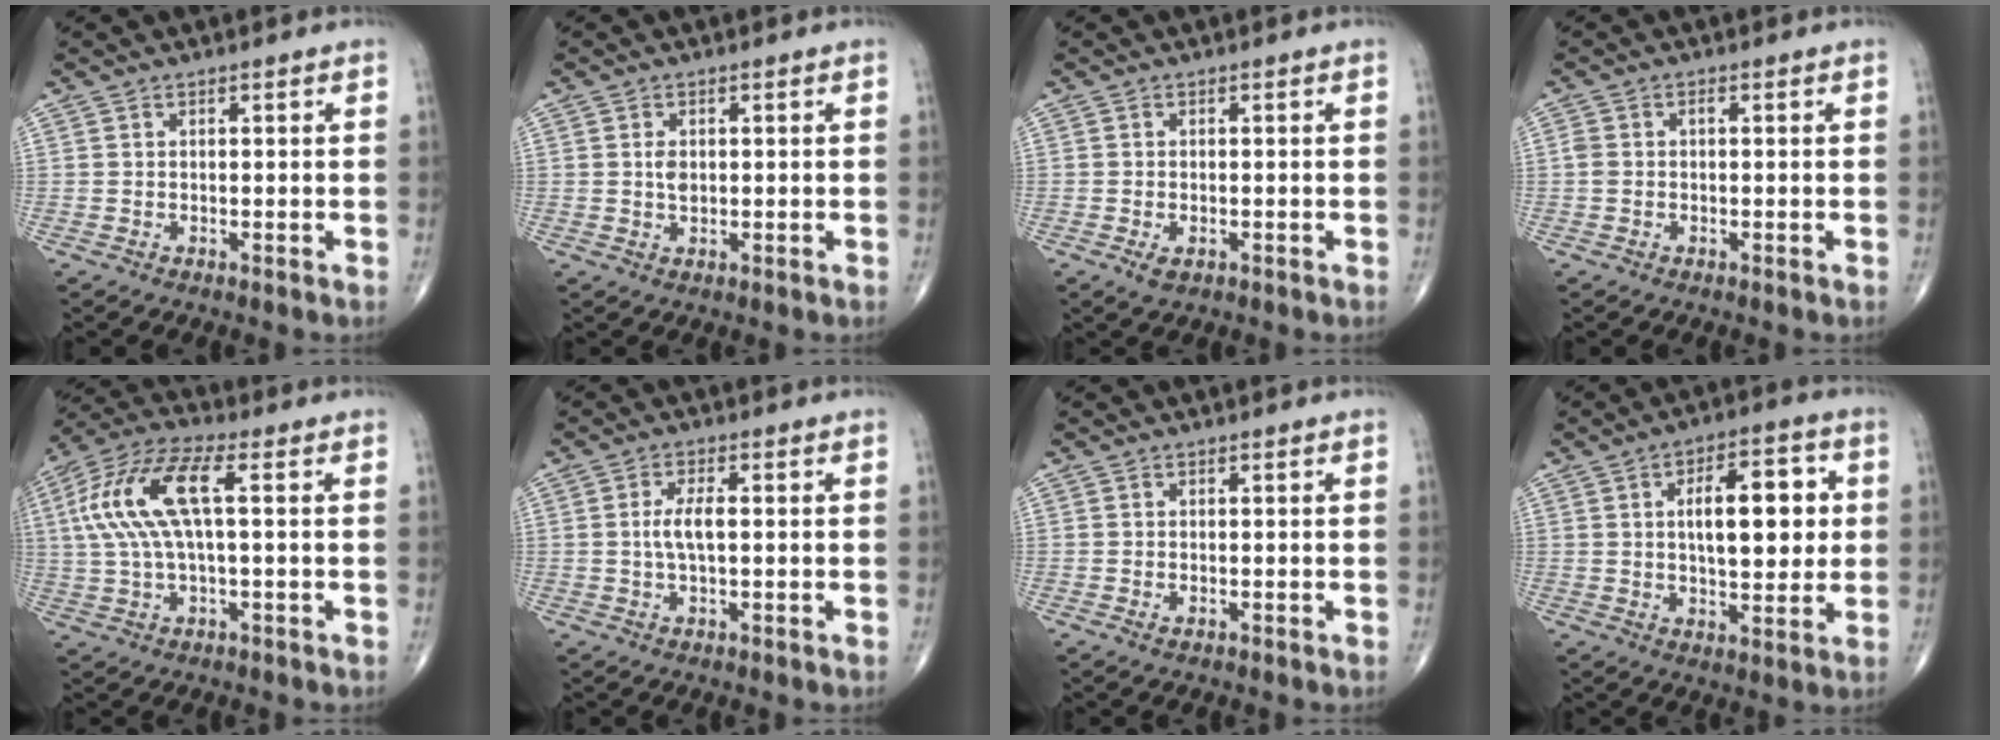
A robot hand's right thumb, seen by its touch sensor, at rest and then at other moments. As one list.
[{"total": 2.0, "force": [0.3, 1.3, 1.5], "torque": [-0.022, -0.001, 0.005]}, {"total": 2.2, "force": [-0.9, 1.2, 1.5], "torque": [-0.024, 0.001, -0.011]}, {"total": 1.6, "force": [-0.1, 1.1, 1.2], "torque": [-0.026, 0.007, -0.003]}, {"total": 14.5, "force": [2.4, 5.2, 13.3], "torque": [-0.296, 0.034, 0.044]}, {"total": 4.2, "force": [0.1, 1.6, 3.9], "torque": [-0.085, 0.004, 0.001]}, {"total": 0.9, "force": [-0.3, 0.5, 0.7], "torque": [-0.012, 0.003, -0.003]}, {"total": 13.5, "force": [2.2, 6.2, 11.8], "torque": [-0.146, 0.003, 0.031]}]